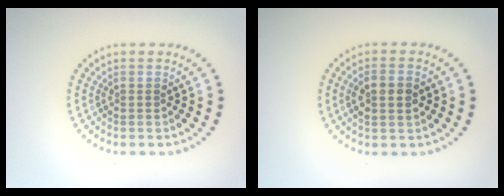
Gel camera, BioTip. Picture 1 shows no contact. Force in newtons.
{"total": 2.6, "press": 2.6, "slide": 0.1}